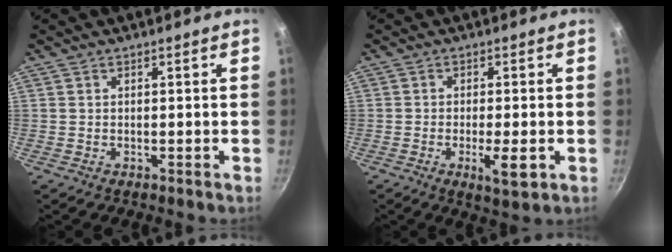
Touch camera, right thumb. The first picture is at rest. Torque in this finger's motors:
{"motor_torque": [0.08, 0.04, -0.07, 0.06, 0.00]}